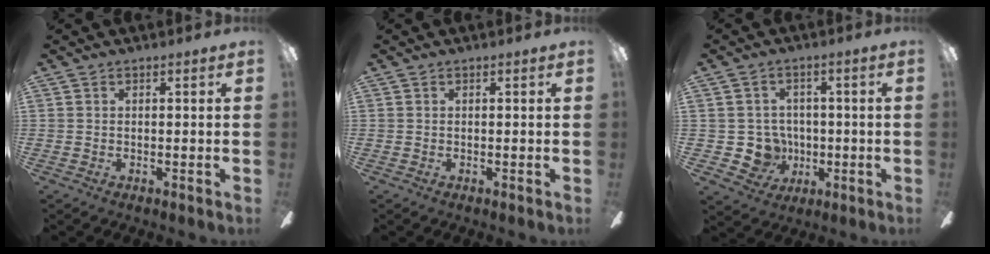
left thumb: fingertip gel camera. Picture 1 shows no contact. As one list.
[{"total": 0.0}, {"total": 7.6, "force": [-0.5, 7.3, 2.1], "torque": [-0.058, 0.005, -0.003]}]